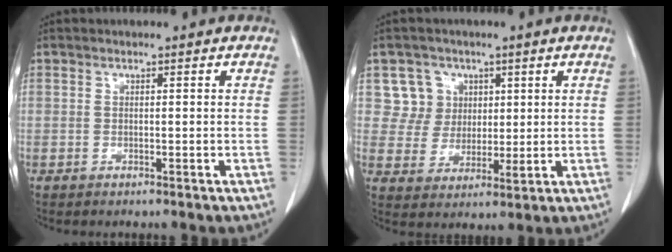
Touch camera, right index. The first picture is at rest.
{"total": 6.3, "force": [2.5, 5.8, 0.4], "torque": [-0.003, 0.011, 0.052]}